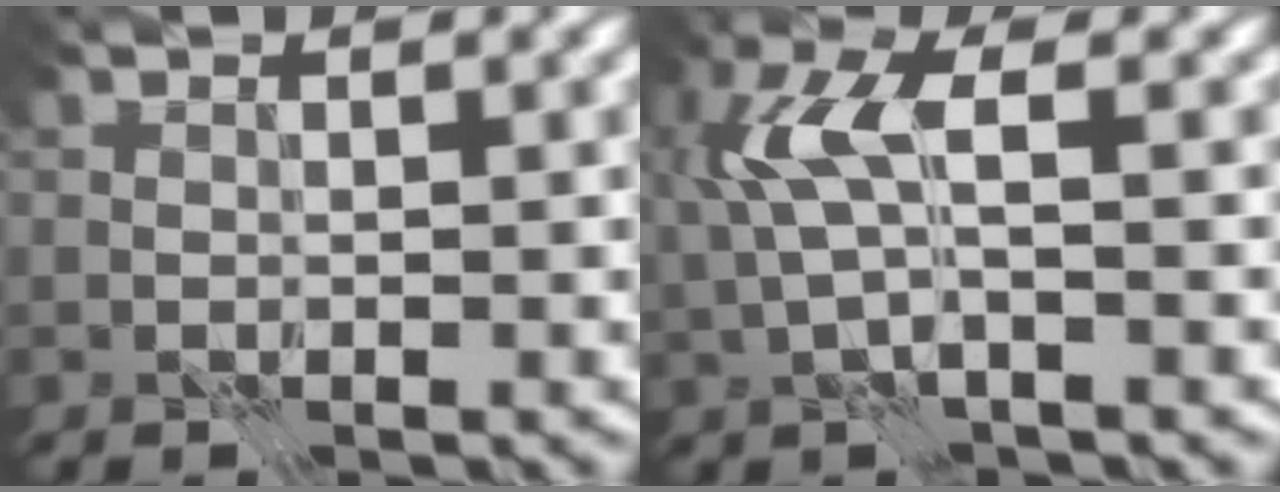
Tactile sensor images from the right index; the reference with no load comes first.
{"total": 4.8, "force": [1.1, 1.6, 4.4], "torque": [-0.104, 0.011, 0.017]}